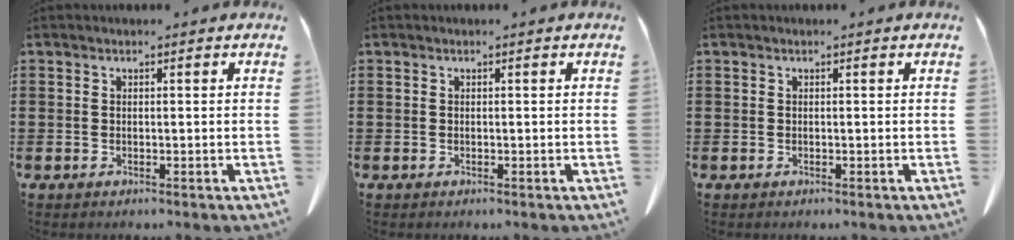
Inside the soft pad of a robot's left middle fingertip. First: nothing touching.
{"total": 0.0}
{"total": 0.0}